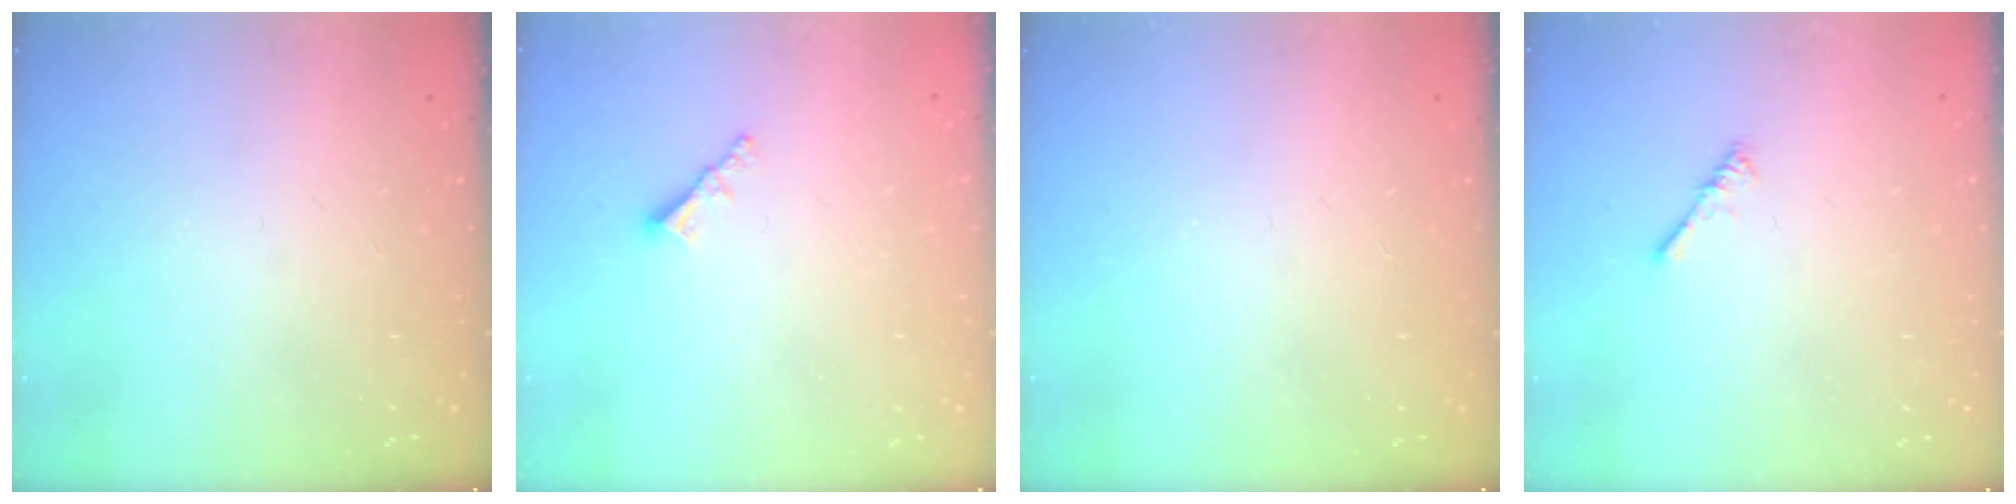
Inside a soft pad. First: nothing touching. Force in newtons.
{"total": 2.3, "press": 2.3, "slide": 0.1}
{"total": 0.0}
{"total": 0.0}